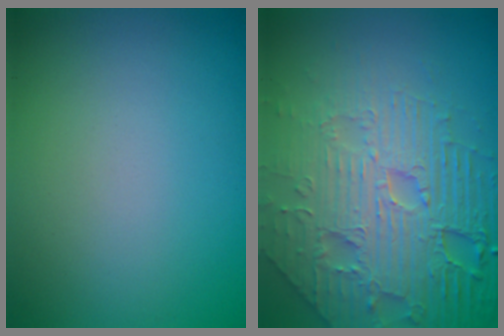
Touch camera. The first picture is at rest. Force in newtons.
{"total": 8.0, "press": 6.2, "slide": 5.1}